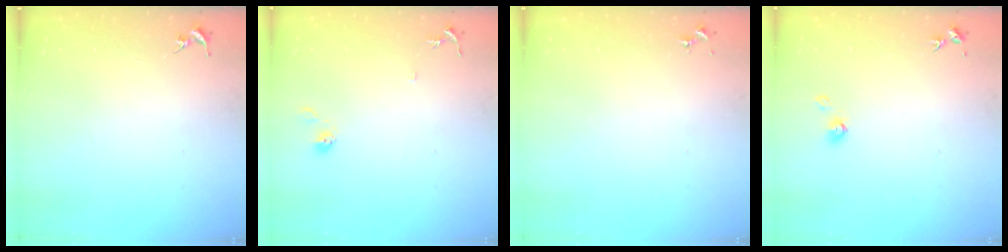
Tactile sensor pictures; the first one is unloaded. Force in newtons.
{"total": 6.4, "press": 6.4, "slide": 0.4}
{"total": 0.0}
{"total": 4.9, "press": 4.9, "slide": 0.5}